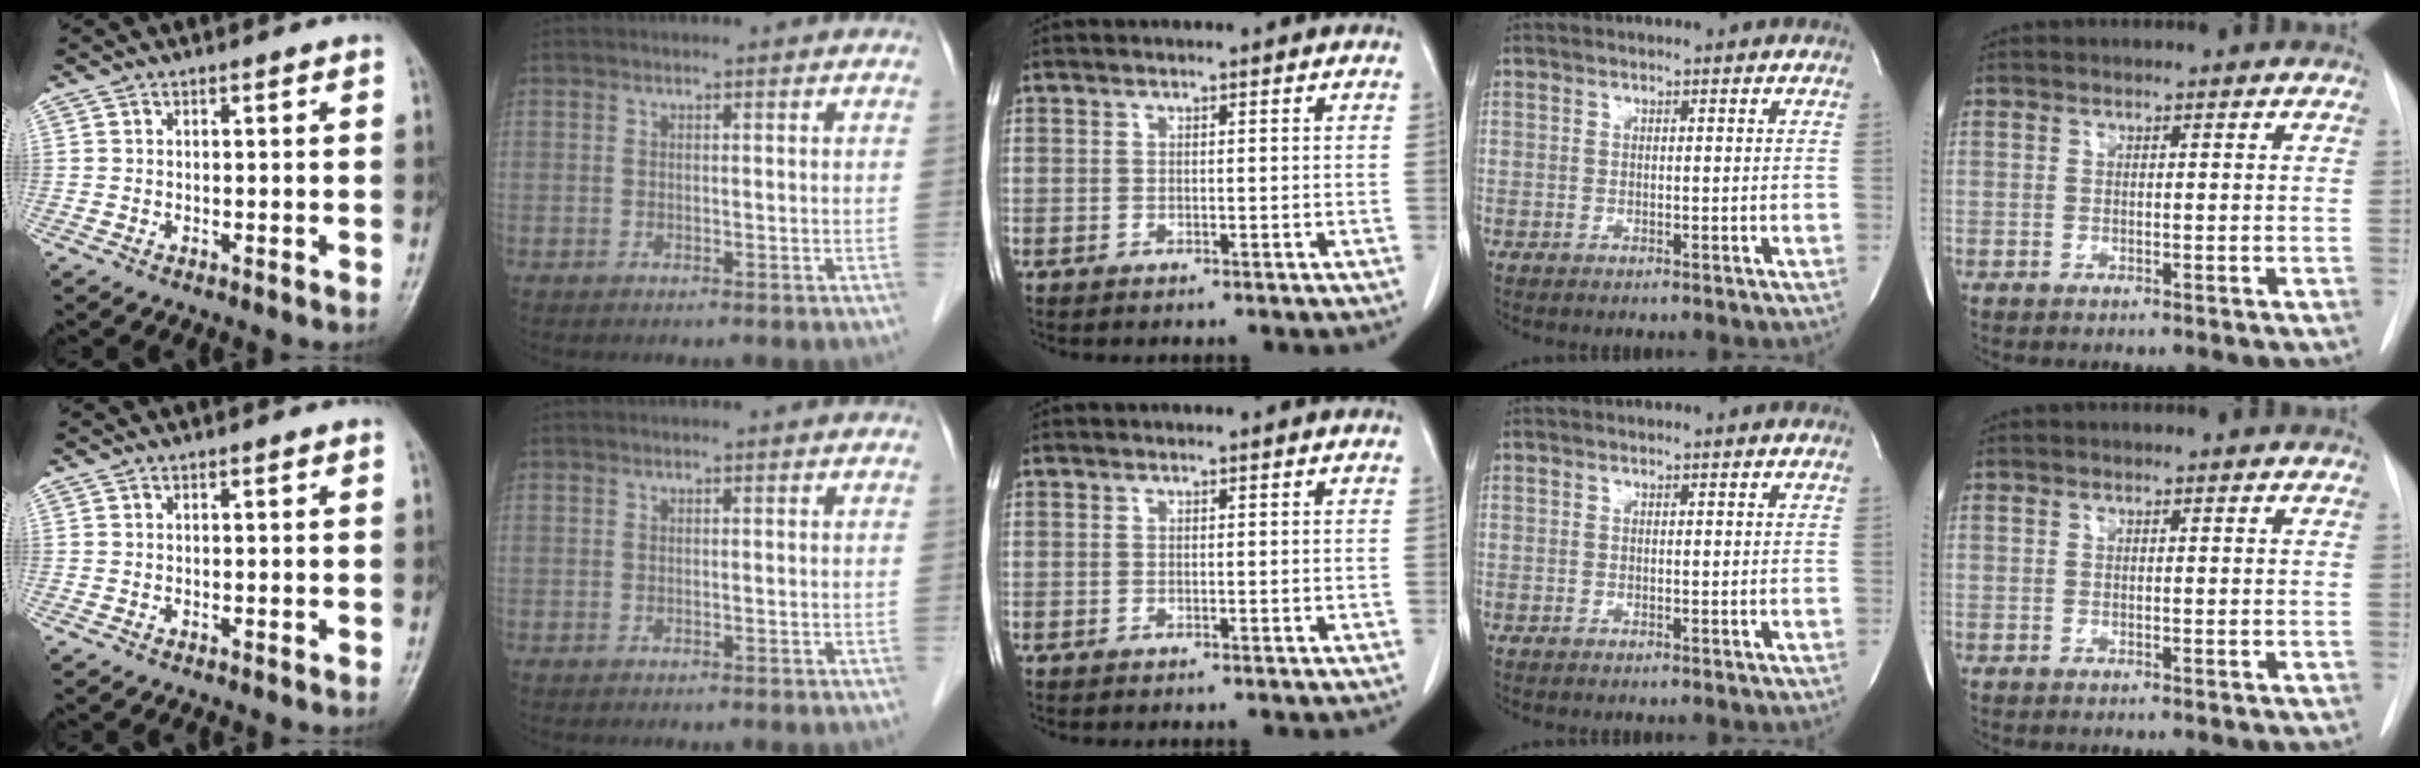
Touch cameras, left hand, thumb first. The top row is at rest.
{}